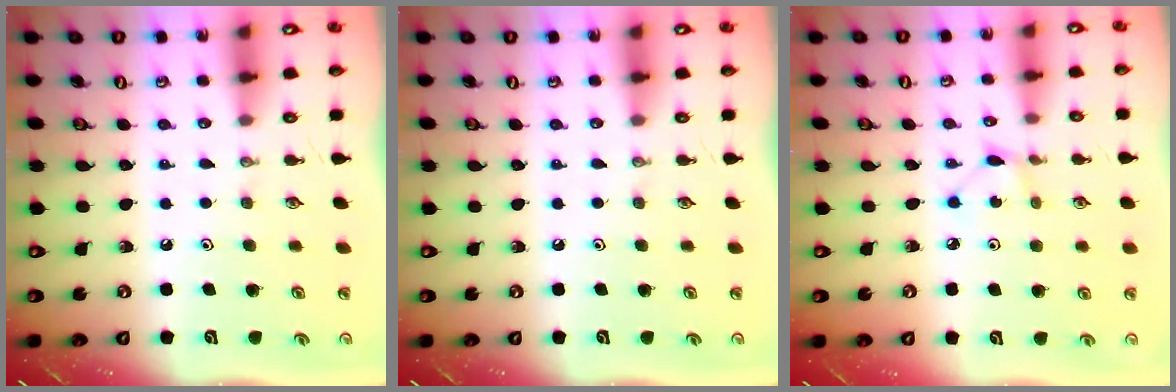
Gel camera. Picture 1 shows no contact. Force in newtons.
{"total": 0.0}
{"total": 2.1, "press": 2.0, "slide": 0.3}